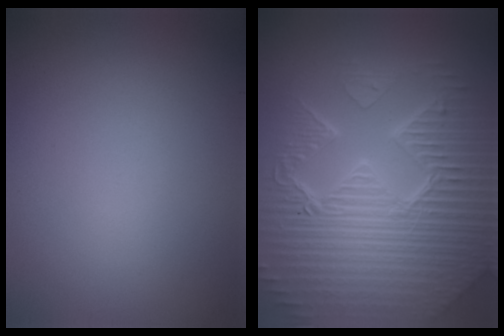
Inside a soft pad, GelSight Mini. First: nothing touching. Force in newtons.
{"total": 11.3, "press": 7.2, "slide": 8.6}